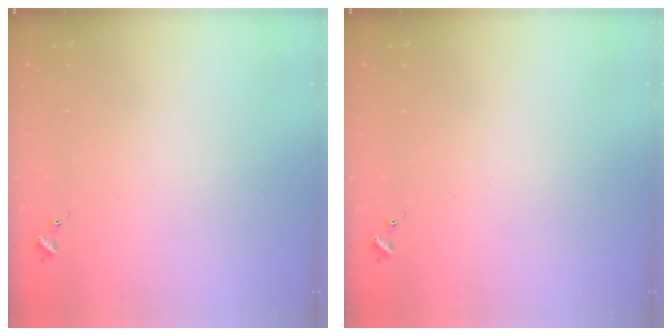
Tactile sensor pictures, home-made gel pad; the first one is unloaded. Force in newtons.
{"total": 0.0}